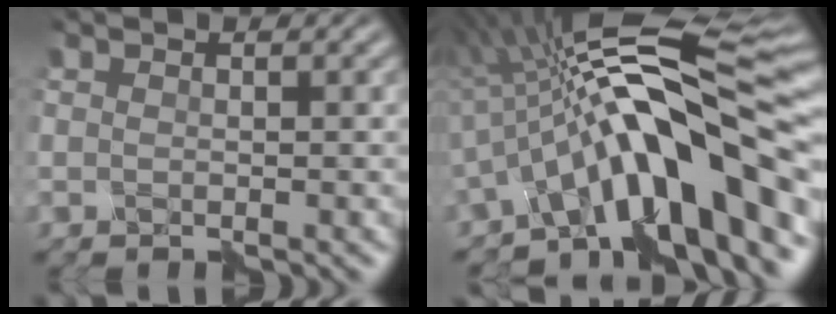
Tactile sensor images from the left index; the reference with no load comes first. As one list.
[{"total": 14.1, "force": [-4.1, 3.7, 12.9], "torque": [-0.185, 0.028, -0.073]}]